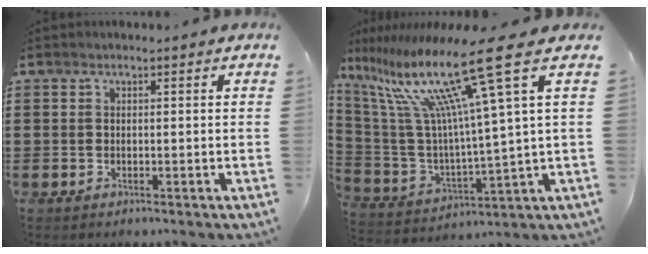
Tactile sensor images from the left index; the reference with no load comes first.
{"total": 18.4, "force": [10.6, 1.3, 15.0], "torque": [-0.312, -0.065, 0.155]}